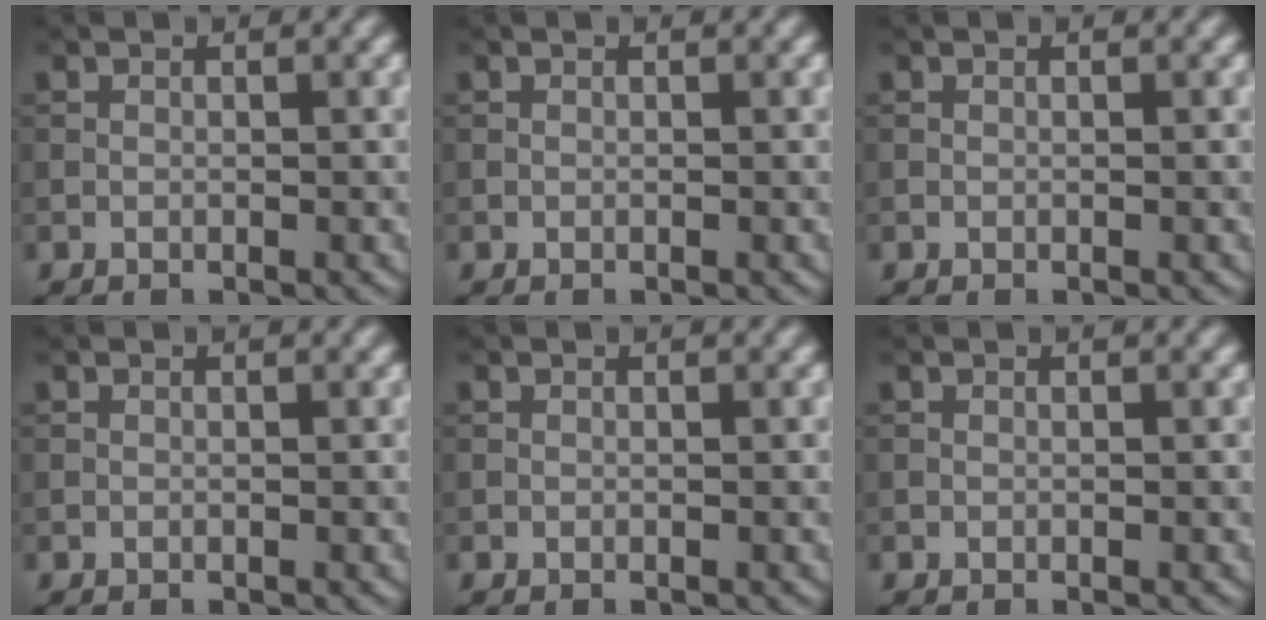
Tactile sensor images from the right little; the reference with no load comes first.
{"total": 0.0}
{"total": 0.0}
{"total": 0.0}
{"total": 0.0}
{"total": 0.0}